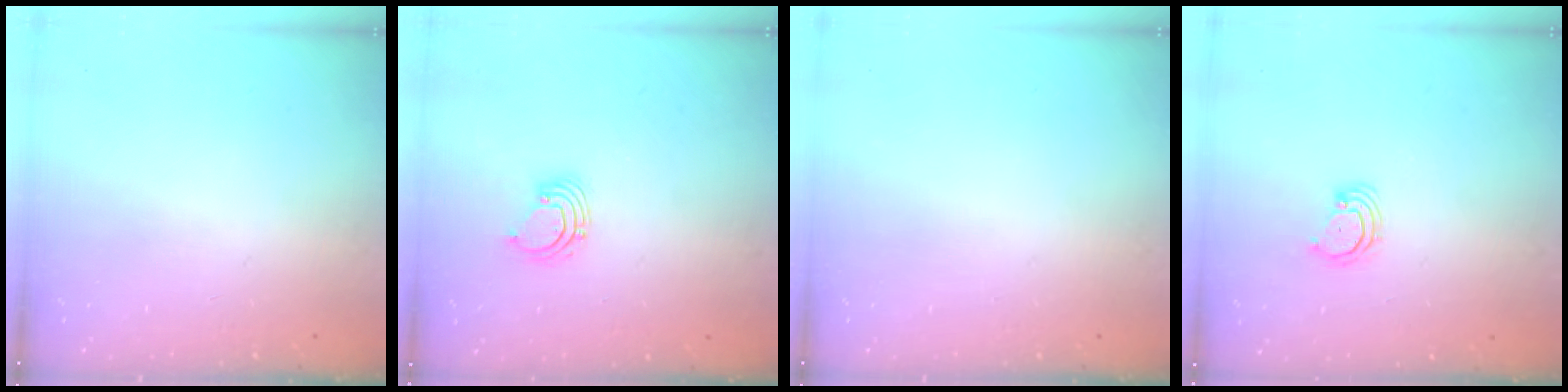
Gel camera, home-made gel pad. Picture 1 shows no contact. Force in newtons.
{"total": 2.2, "press": 2.2, "slide": 0.2}
{"total": 0.0}
{"total": 3.8, "press": 3.8, "slide": 0.4}